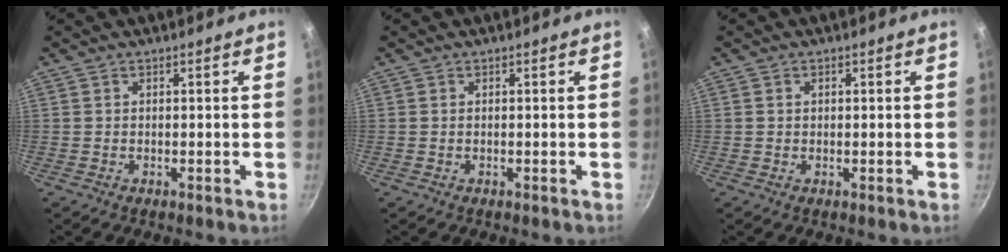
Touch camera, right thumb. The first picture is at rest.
{"total": 0.0}
{"total": 0.7, "force": [0.2, 0.6, 0.4], "torque": [-0.004, 0.004, 0.003]}